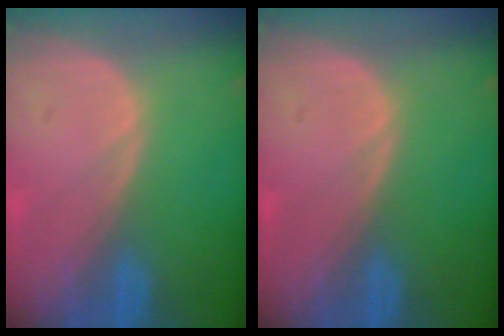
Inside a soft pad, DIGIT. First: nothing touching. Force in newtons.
{"total": 0.0}